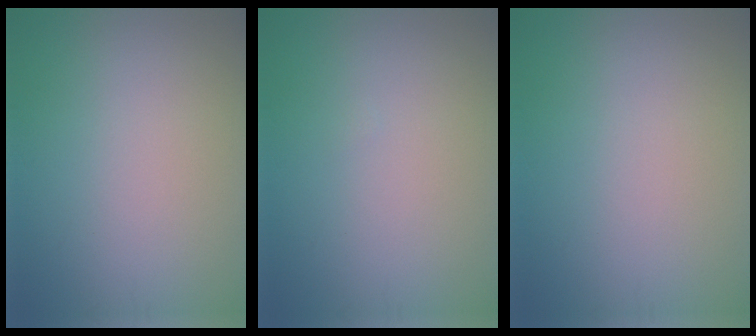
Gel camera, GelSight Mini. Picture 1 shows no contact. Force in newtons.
{"total": 0.0}
{"total": 0.0}